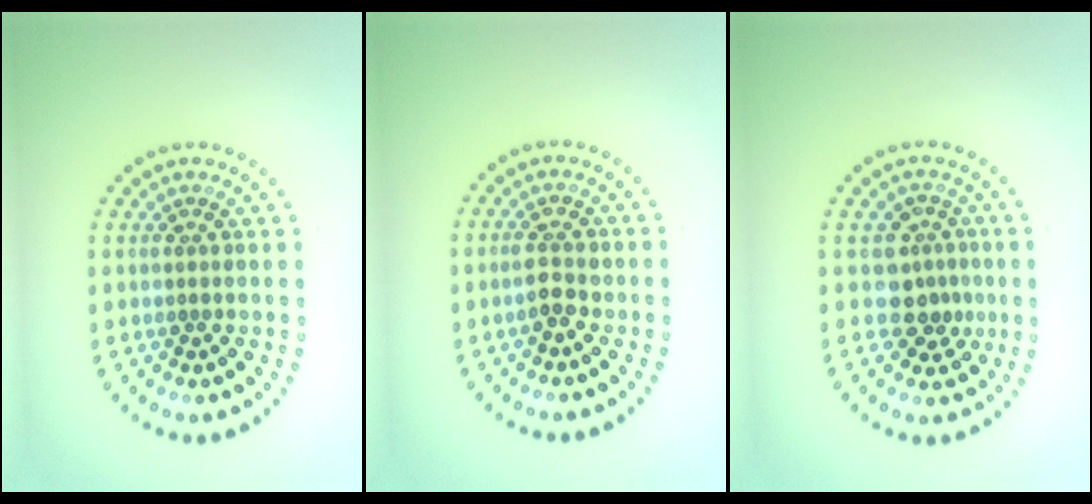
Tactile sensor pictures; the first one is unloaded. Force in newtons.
{"total": 2.0, "press": 2.0, "slide": 0.2}
{"total": 3.1, "press": 2.7, "slide": 1.5}